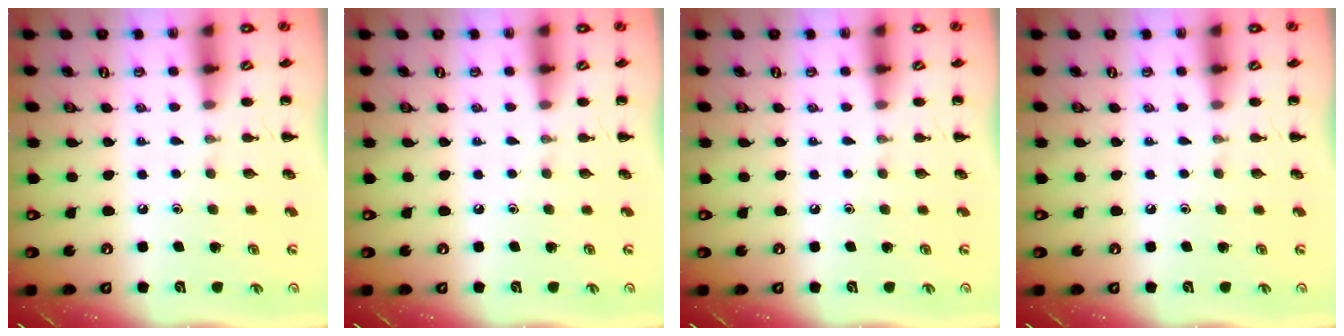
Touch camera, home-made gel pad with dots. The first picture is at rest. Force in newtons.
{"total": 0.0}
{"total": 0.0}
{"total": 0.0}